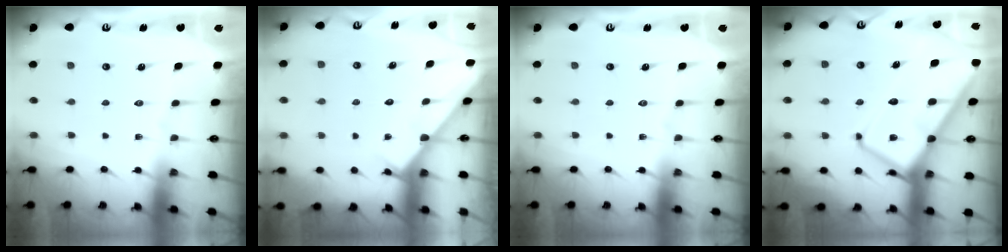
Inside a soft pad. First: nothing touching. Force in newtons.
{"total": 4.3, "press": 4.3, "slide": 0.4}
{"total": 0.0}
{"total": 16.9, "press": 16.8, "slide": 1.8}